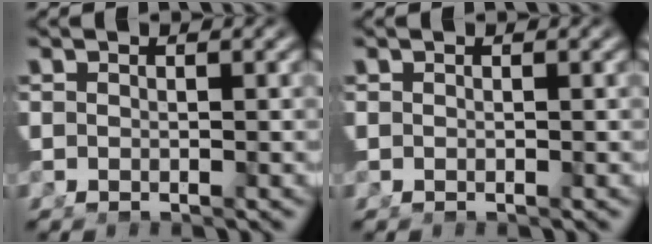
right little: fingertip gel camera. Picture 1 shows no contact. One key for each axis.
{"total": 0.0}